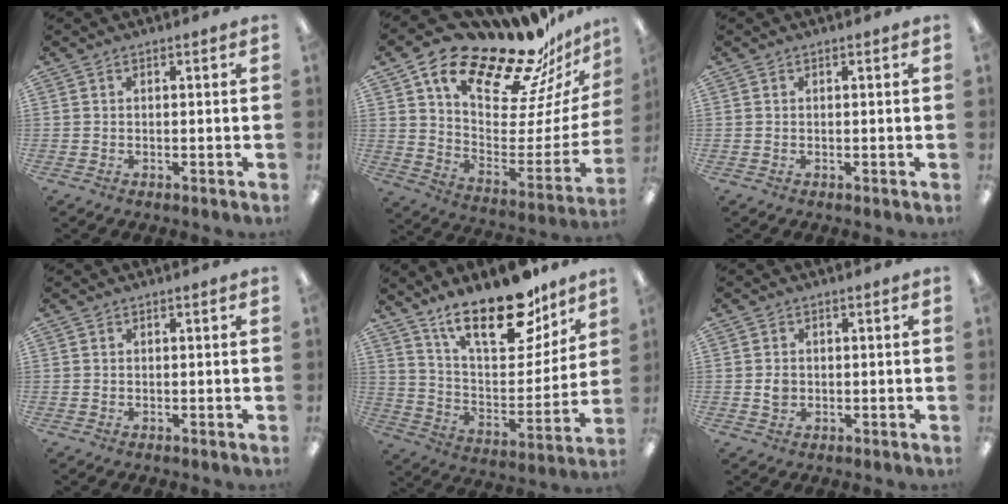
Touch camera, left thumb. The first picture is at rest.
{"total": 23.3, "force": [18.4, 8.2, 11.6], "torque": [-0.173, -0.141, 0.310]}
{"total": 0.0}
{"total": 0.0}
{"total": 23.0, "force": [15.4, 9.7, 14.0], "torque": [-0.219, -0.094, 0.266]}
{"total": 2.4, "force": [0.0, 2.1, 1.3], "torque": [-0.018, 0.002, -0.003]}